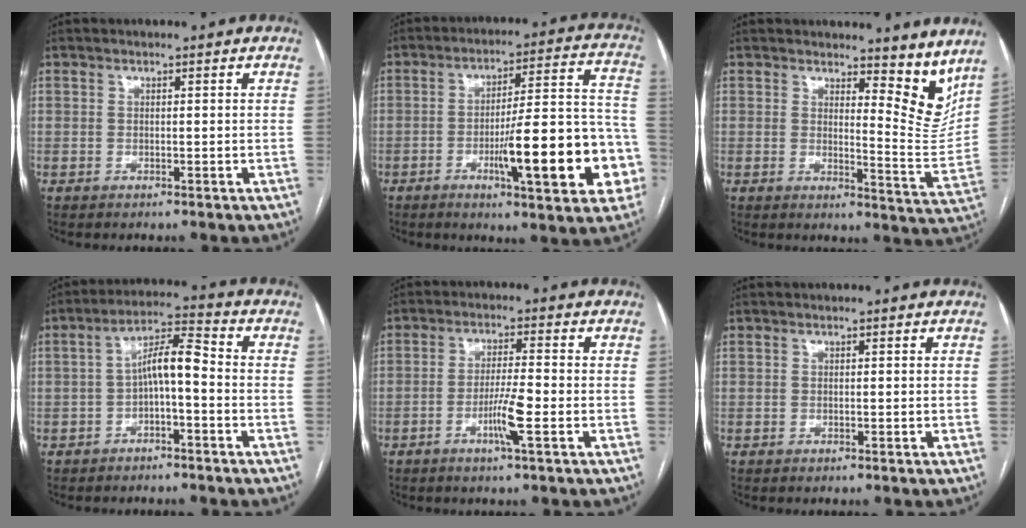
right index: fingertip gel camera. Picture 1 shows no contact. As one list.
[{"total": 18.3, "force": [-5.8, 3.1, 17.1], "torque": [-0.204, 0.023, -0.074]}, {"total": 8.5, "force": [7.2, 2.4, 4.0], "torque": [-0.037, -0.040, 0.082]}, {"total": 6.7, "force": [-1.2, 1.5, 6.4], "torque": [-0.115, 0.029, -0.022]}, {"total": 5.4, "force": [-2.0, -0.2, 5.0], "torque": [-0.095, -0.008, -0.039]}, {"total": 0.0}]